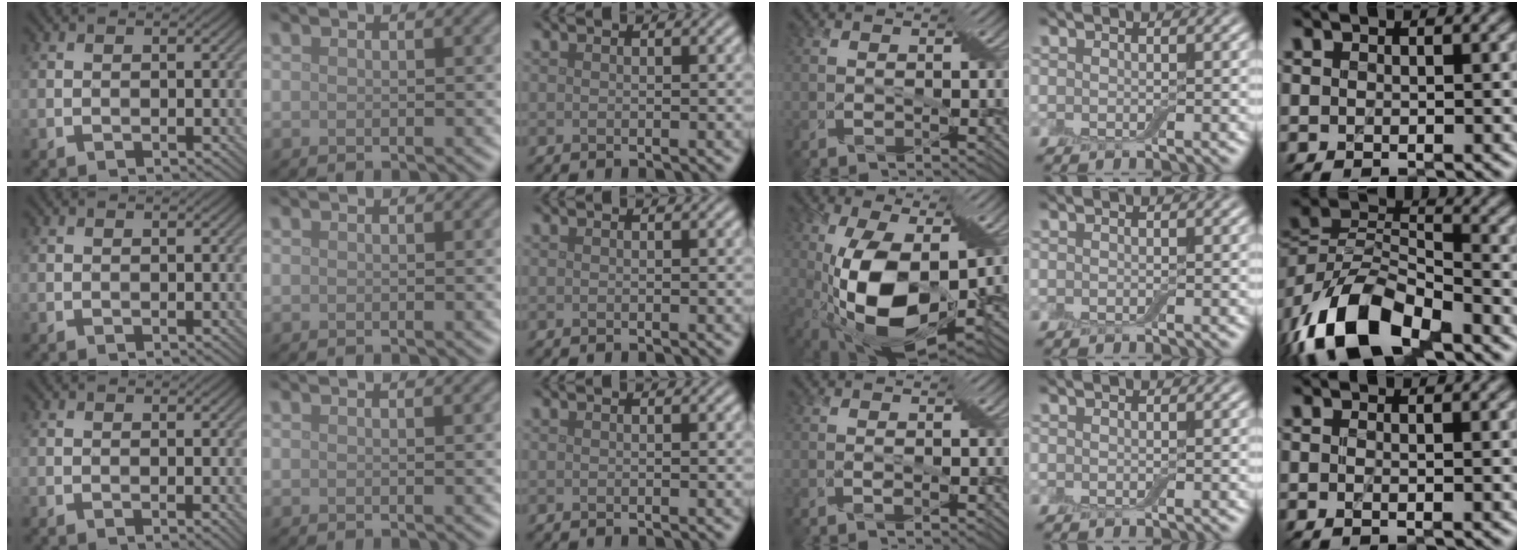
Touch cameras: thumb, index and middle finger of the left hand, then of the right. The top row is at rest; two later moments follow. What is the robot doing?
{"motion": "cut", "object": "aluminum foil"}